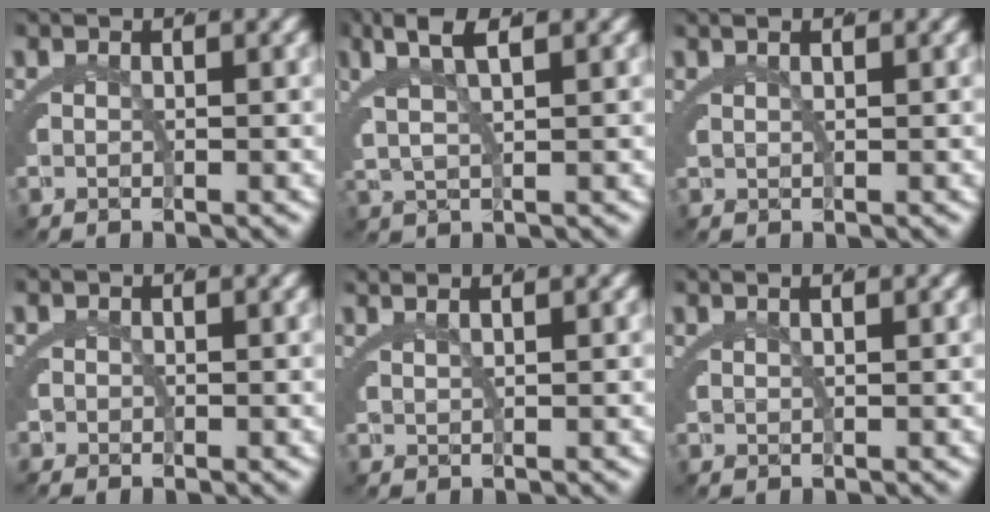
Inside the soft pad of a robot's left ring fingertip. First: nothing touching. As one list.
[{"total": 5.0, "force": [2.5, 1.5, 4.1], "torque": [-0.078, 0.008, 0.044]}, {"total": 1.9, "force": [1.5, 0.1, 1.2], "torque": [-0.006, 0.010, 0.026]}, {"total": 0.6, "force": [-0.3, -0.4, -0.4], "torque": [0.015, 0.000, -0.008]}, {"total": 2.6, "force": [2.1, -0.2, 1.4], "torque": [-0.002, 0.015, 0.034]}, {"total": 1.8, "force": [1.4, -0.2, 1.1], "torque": [0.001, 0.015, 0.020]}]